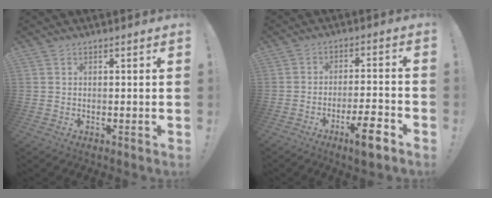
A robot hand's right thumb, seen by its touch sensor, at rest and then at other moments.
{"total": 8.9, "force": [-5.4, 1.4, 7.0], "torque": [-0.109, 0.025, -0.093]}